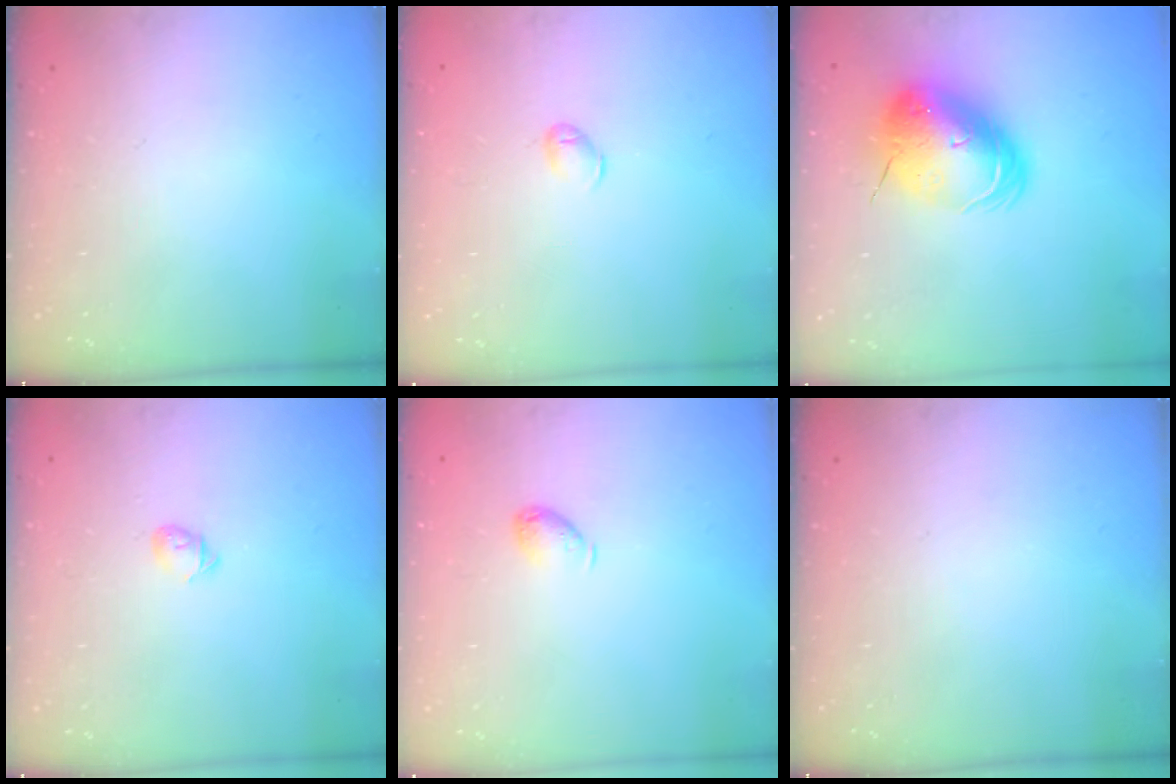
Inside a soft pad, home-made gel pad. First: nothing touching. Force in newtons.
{"total": 4.9, "press": 4.8, "slide": 1.0}
{"total": 13.7, "press": 13.4, "slide": 2.6}
{"total": 4.1, "press": 4.0, "slide": 1.0}
{"total": 5.0, "press": 5.0, "slide": 0.6}
{"total": 0.0}